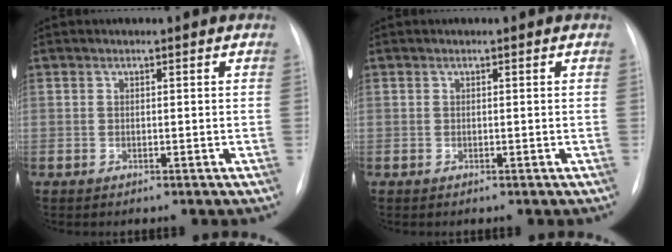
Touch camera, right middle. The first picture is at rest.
{"total": 0.0}